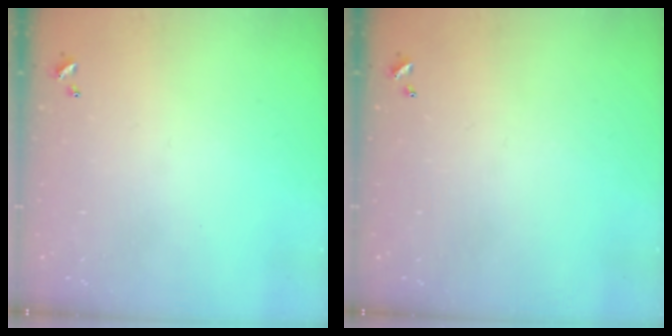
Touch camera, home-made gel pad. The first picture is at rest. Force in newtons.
{"total": 0.0}